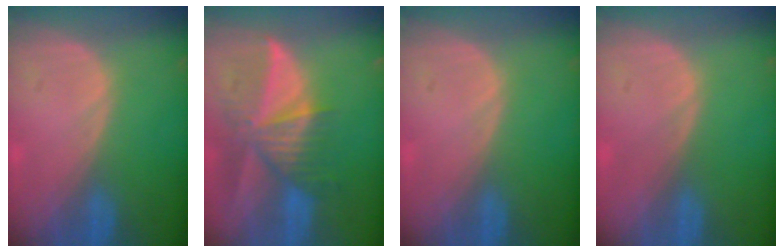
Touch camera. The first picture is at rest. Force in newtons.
{"total": 9.8, "press": 8.6, "slide": 4.7}
{"total": 0.0}
{"total": 0.0}